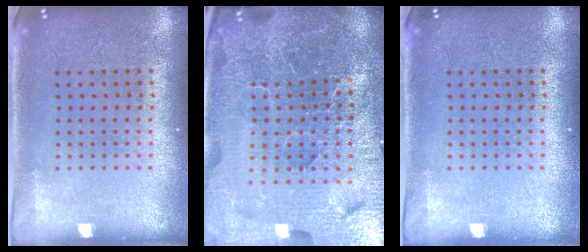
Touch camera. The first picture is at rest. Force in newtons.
{"total": 6.5, "press": 5.8, "slide": 3.0}
{"total": 0.0}